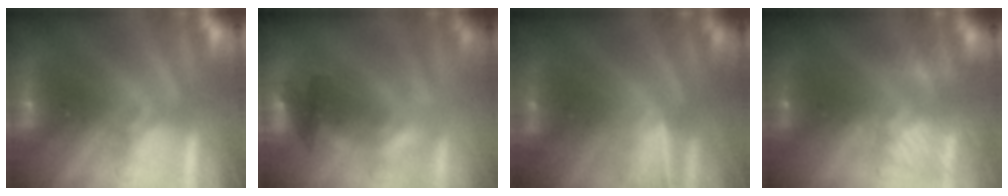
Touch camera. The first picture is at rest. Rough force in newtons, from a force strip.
{"total": 2.3}
{"total": 1.6}
{"total": 6.2}